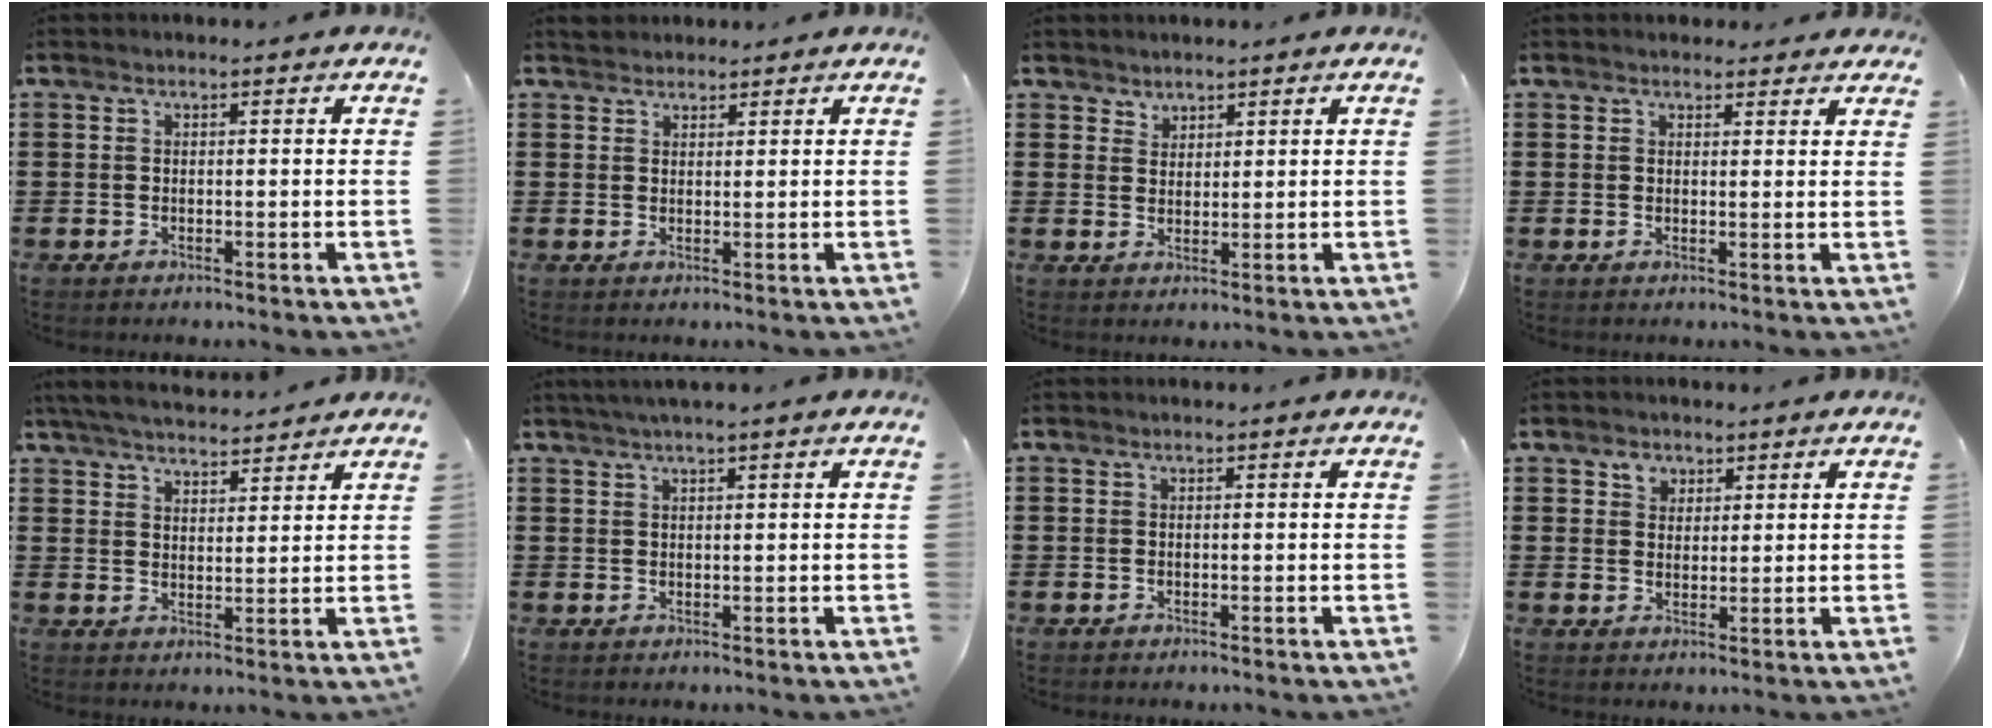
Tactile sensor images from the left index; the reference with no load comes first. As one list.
[{"total": 1.8, "force": [1.7, 0.6, -0.1], "torque": [-0.003, 0.004, 0.035]}, {"total": 2.0, "force": [1.8, 0.8, -0.2], "torque": [0.000, 0.003, 0.036]}, {"total": 1.9, "force": [1.8, 0.7, 0.2], "torque": [-0.001, 0.000, 0.033]}, {"total": 4.9, "force": [4.8, 0.3, 1.1], "torque": [-0.036, -0.016, 0.087]}, {"total": 1.6, "force": [1.2, -0.3, 1.1], "torque": [-0.021, 0.001, 0.021]}, {"total": 0.0}, {"total": 2.4, "force": [1.5, 1.9, 0.5], "torque": [-0.001, 0.000, 0.024]}]